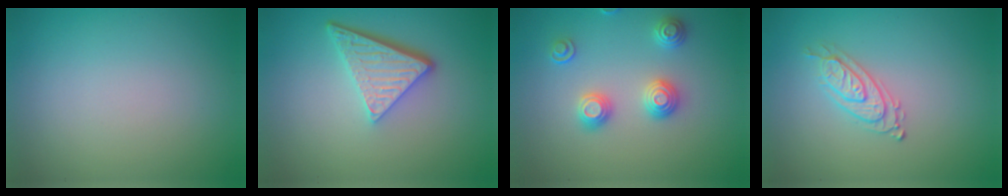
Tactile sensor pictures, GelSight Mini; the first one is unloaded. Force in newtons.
{"total": 4.8, "press": 3.5, "slide": 3.4}
{"total": 2.9, "press": 2.7, "slide": 1.1}
{"total": 2.2, "press": 2.0, "slide": 0.8}